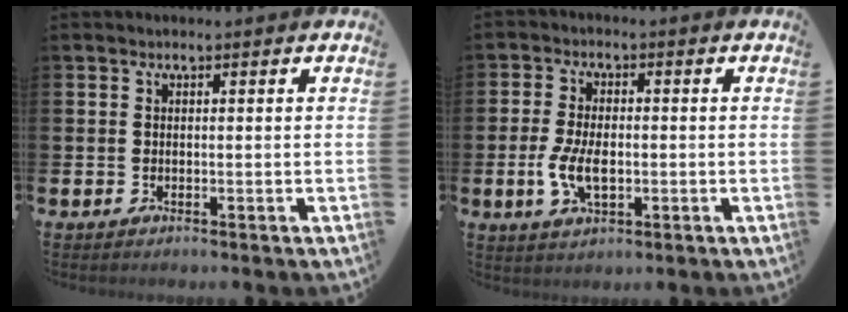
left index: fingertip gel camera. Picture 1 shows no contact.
{"total": 5.4, "force": [-0.7, 2.8, 4.5], "torque": [-0.088, -0.001, -0.016]}